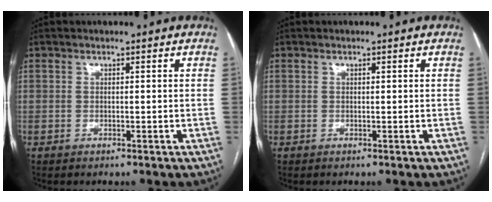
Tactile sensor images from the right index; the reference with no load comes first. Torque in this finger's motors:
{"motor_torque": [0.02, 0.01, -0.02, 0.00]}